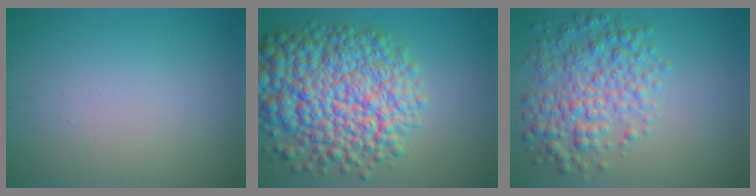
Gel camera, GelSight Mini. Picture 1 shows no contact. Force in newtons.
{"total": 12.4, "press": 12.4, "slide": 0.4}
{"total": 5.5, "press": 5.5, "slide": 0.1}